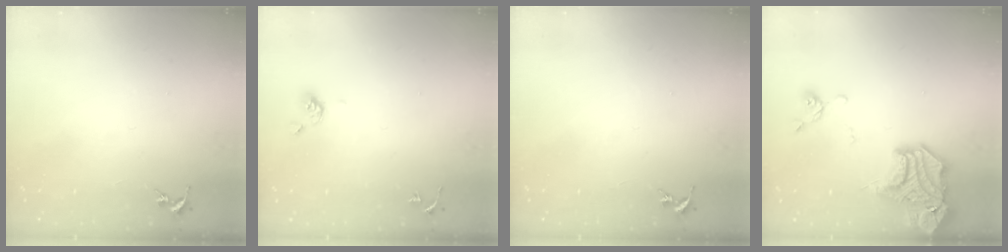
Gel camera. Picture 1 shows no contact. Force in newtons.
{"total": 5.1, "press": 4.9, "slide": 1.4}
{"total": 0.0}
{"total": 18.9, "press": 18.7, "slide": 2.7}